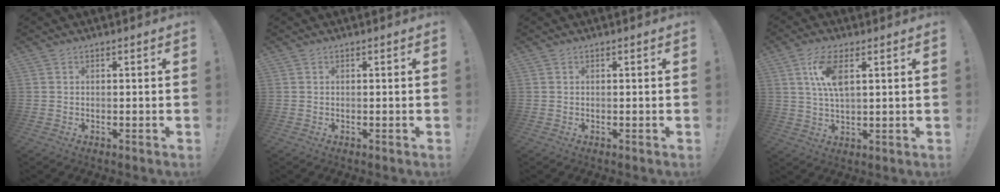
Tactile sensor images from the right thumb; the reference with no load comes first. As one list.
[{"total": 0.0}, {"total": 0.0}, {"total": 9.1, "force": [3.3, 3.4, 7.8], "torque": [-0.151, -0.003, 0.060]}]